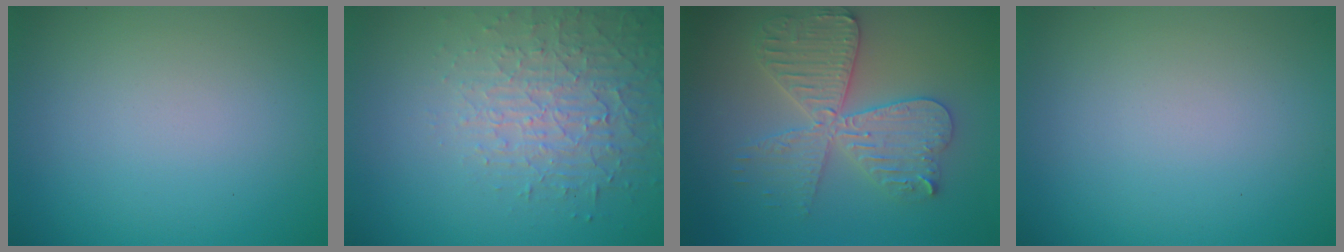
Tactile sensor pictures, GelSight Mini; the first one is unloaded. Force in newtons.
{"total": 4.5, "press": 3.6, "slide": 2.7}
{"total": 5.6, "press": 5.5, "slide": 0.8}
{"total": 0.0}